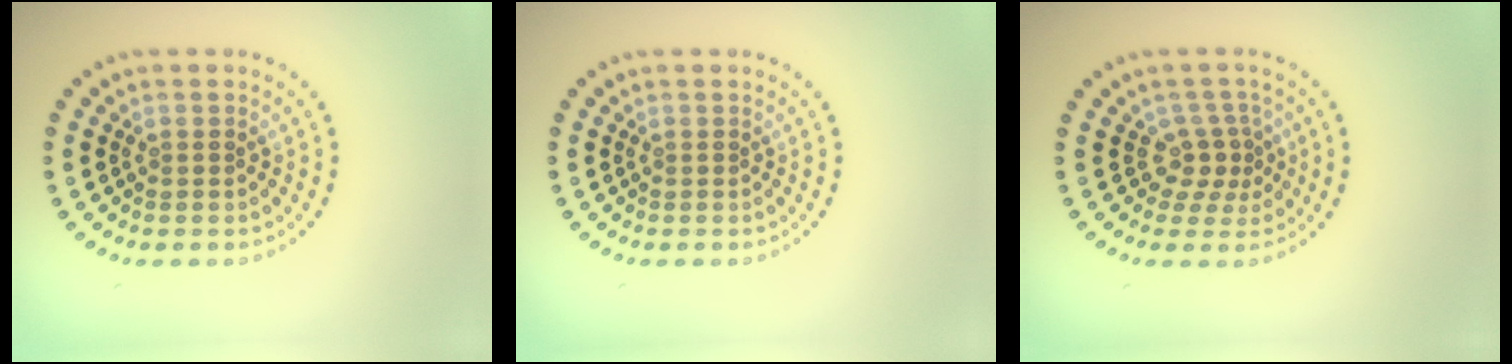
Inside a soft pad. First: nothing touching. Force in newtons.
{"total": 0.0}
{"total": 2.4, "press": 1.7, "slide": 1.8}